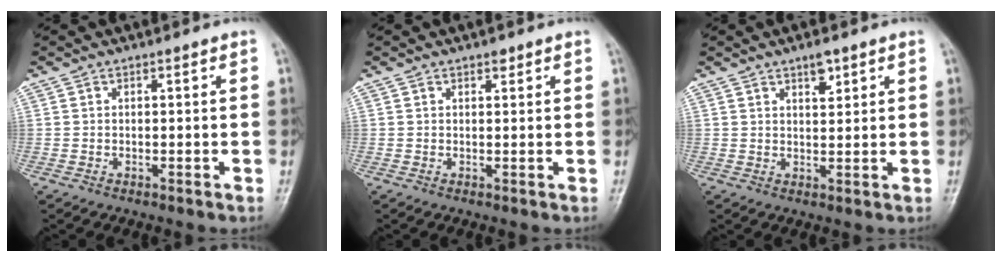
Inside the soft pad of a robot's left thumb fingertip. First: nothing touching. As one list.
[{"total": 1.1, "force": [0.8, 0.6, 0.6], "torque": [-0.004, -0.004, 0.010]}, {"total": 3.2, "force": [2.1, 1.3, 2.1], "torque": [-0.023, -0.013, 0.034]}]